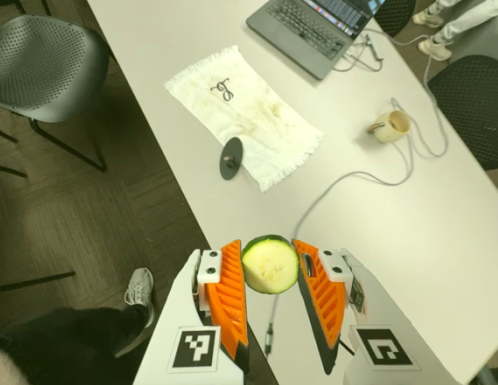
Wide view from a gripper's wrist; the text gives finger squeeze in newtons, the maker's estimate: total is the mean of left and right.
{"total": 8.4, "left": 8.1, "right": 8.7}